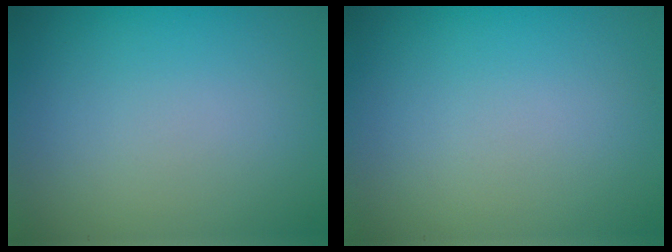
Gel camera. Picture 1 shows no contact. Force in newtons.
{"total": 0.0}